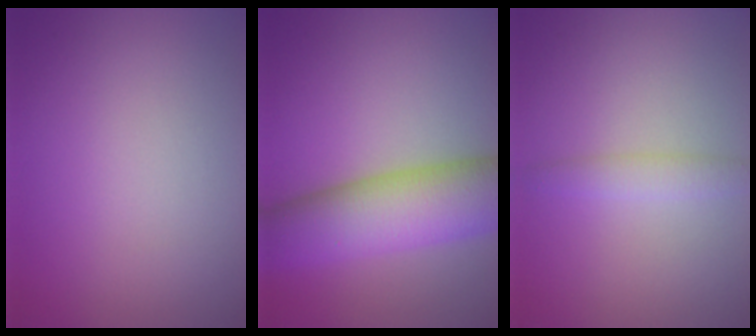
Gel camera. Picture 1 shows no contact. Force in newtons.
{"total": 9.4, "press": 9.4, "slide": 0.3}
{"total": 1.6, "press": 1.6, "slide": 0.0}